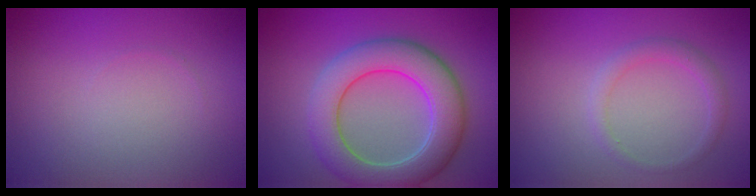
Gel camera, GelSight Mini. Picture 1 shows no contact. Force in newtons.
{"total": 7.2, "press": 7.2, "slide": 0.4}
{"total": 1.5, "press": 1.5, "slide": 0.1}